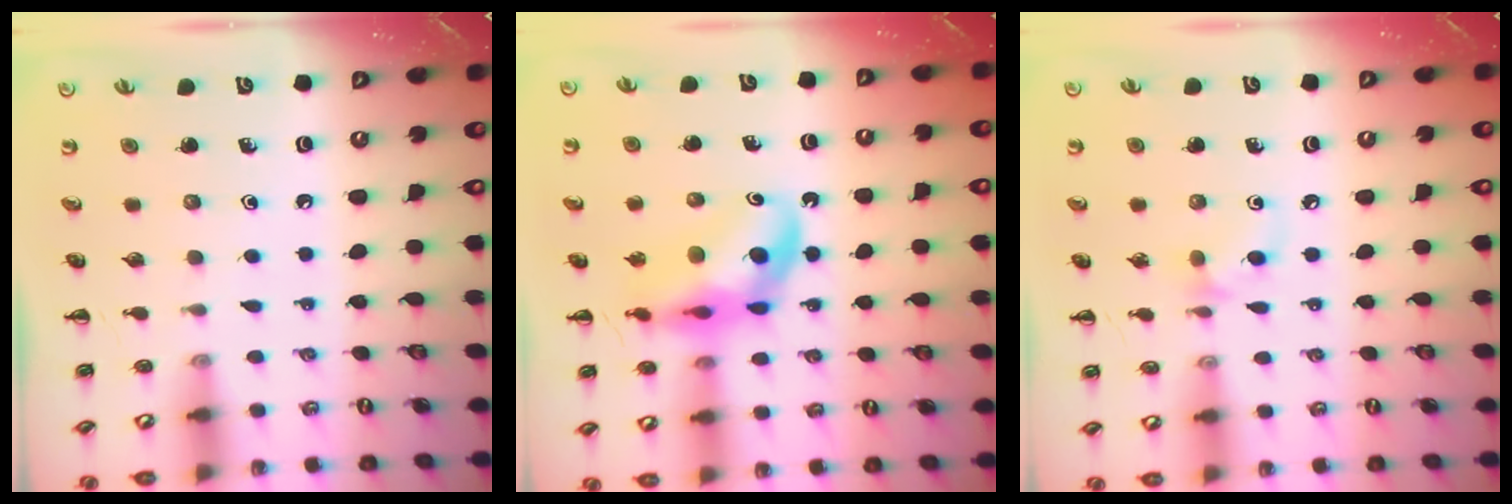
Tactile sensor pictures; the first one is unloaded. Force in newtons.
{"total": 12.9, "press": 12.4, "slide": 3.5}
{"total": 6.3, "press": 6.1, "slide": 1.6}